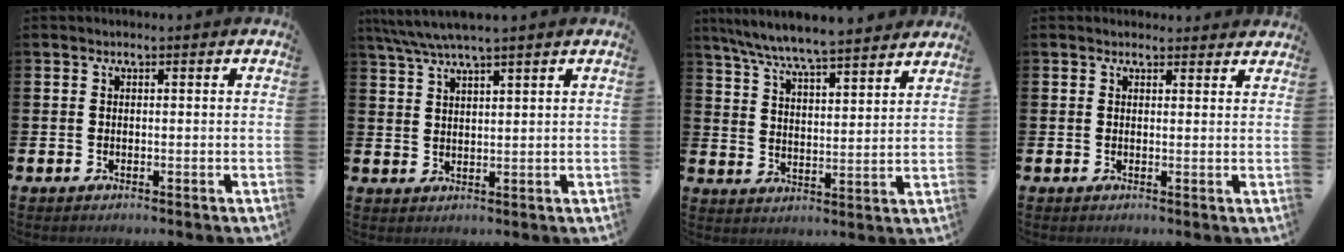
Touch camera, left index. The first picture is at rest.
{"total": 4.4, "force": [3.9, -0.1, 2.0], "torque": [-0.053, -0.007, 0.071]}
{"total": 7.5, "force": [7.3, -0.1, 1.7], "torque": [-0.064, -0.050, 0.130]}
{"total": 1.4, "force": [1.3, 0.5, -0.1], "torque": [0.010, -0.003, 0.023]}